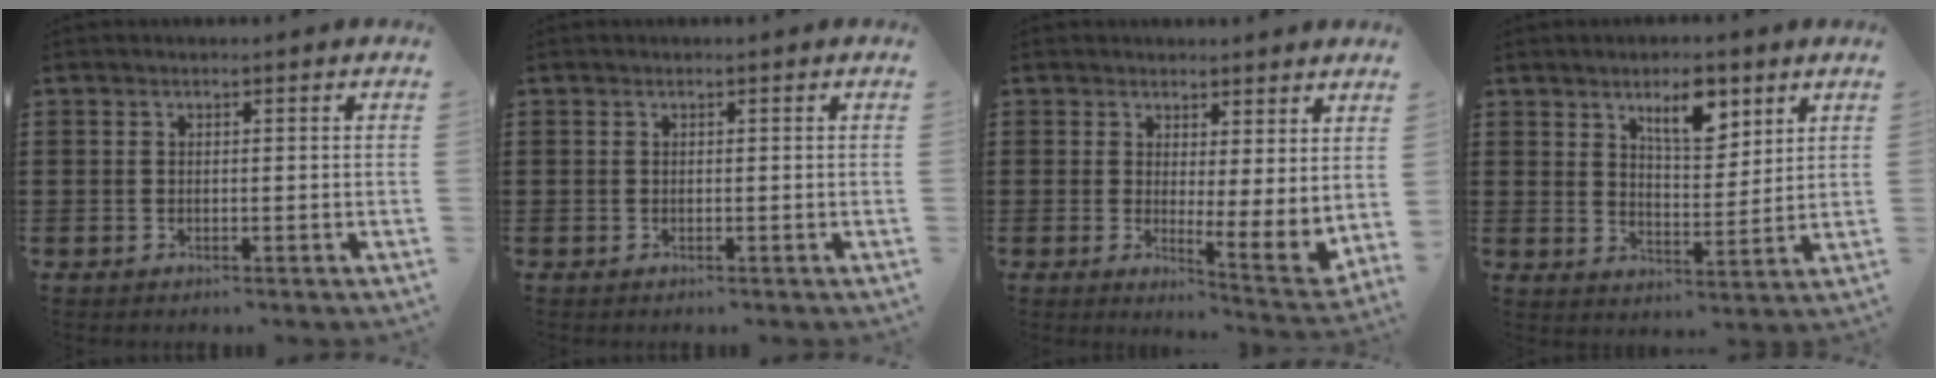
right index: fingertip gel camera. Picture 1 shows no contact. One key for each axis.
{"total": 0.0}
{"total": 2.6, "fx": 2.1, "fy": 0.3, "fz": 1.5, "tx": -0.029, "ty": -0.026, "tz": 0.033}
{"total": 7.0, "fx": 4.4, "fy": 2.8, "fz": 4.7, "tx": -0.070, "ty": -0.009, "tz": 0.072}